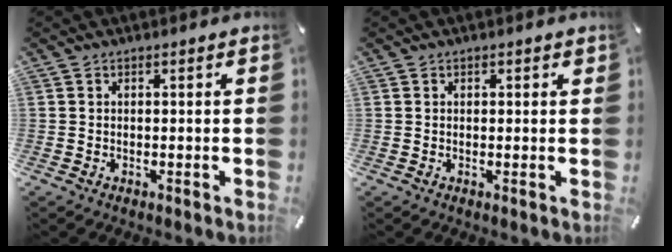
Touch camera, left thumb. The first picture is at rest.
{"total": 0.6, "force": [0.3, 0.5, 0.2], "torque": [0.004, -0.001, 0.003]}